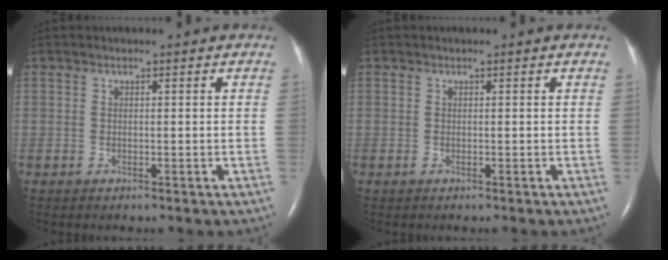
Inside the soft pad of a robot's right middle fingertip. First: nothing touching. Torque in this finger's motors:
{"motor_torque": [-0.01, 0.01, -0.02, 0.00]}